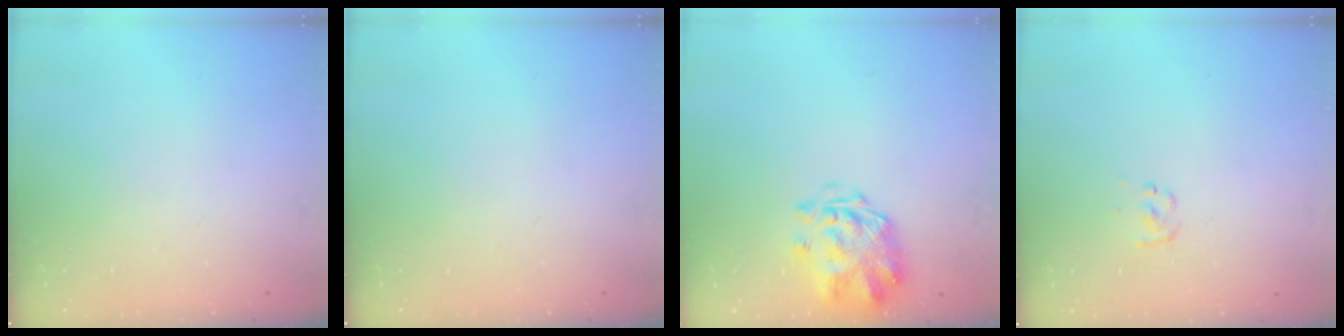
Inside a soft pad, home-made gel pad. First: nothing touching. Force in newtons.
{"total": 0.0}
{"total": 3.2, "press": 2.8, "slide": 1.5}
{"total": 1.1, "press": 1.1, "slide": 0.2}